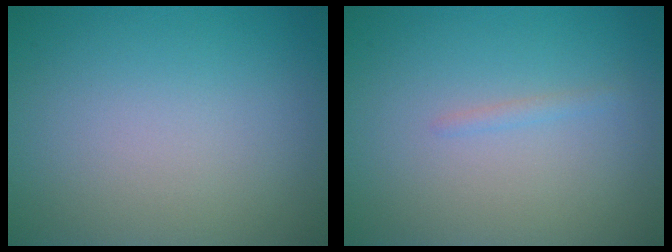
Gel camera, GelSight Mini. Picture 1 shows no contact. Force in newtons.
{"total": 0.7, "press": 0.7, "slide": 0.1}